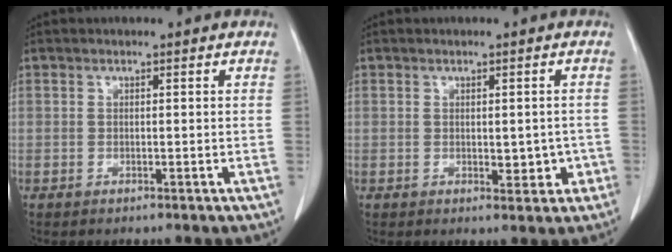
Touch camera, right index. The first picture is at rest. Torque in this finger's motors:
{"motor_torque": [-0.09, 0.22, -0.05, 0.01]}